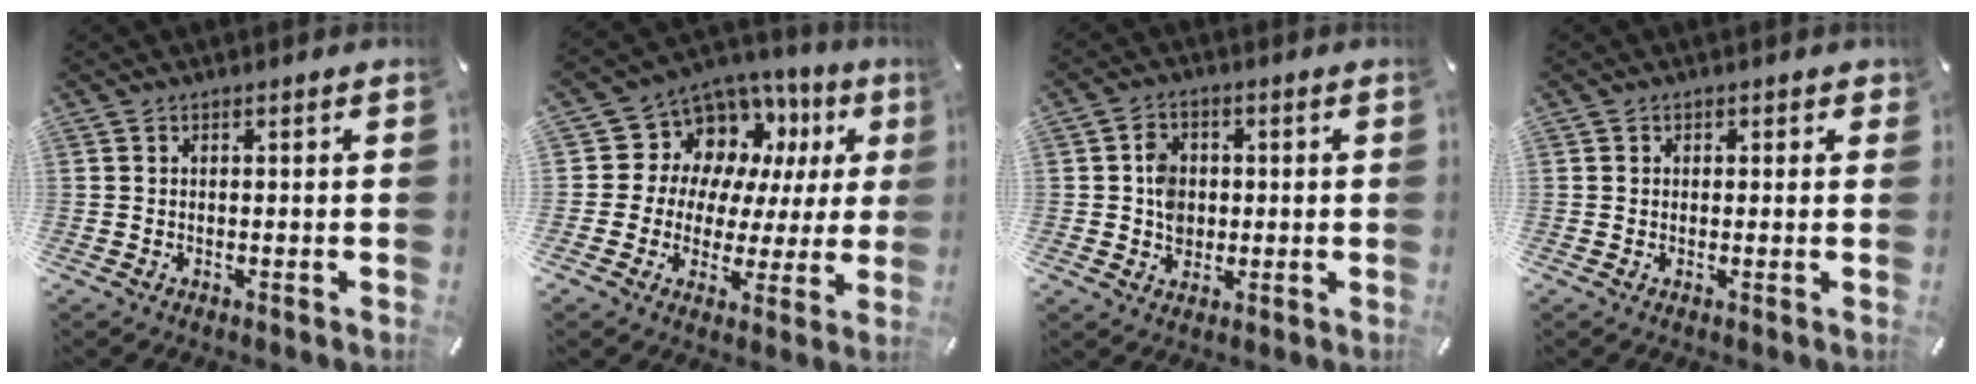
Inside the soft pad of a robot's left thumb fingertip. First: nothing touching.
{"total": 10.0, "force": [4.8, 8.5, 2.3], "torque": [-0.055, -0.052, 0.098]}
{"total": 6.0, "force": [0.0, 5.3, 2.8], "torque": [-0.043, 0.008, -0.001]}
{"total": 1.3, "force": [0.2, 1.3, 0.2], "torque": [0.004, 0.004, -0.002]}